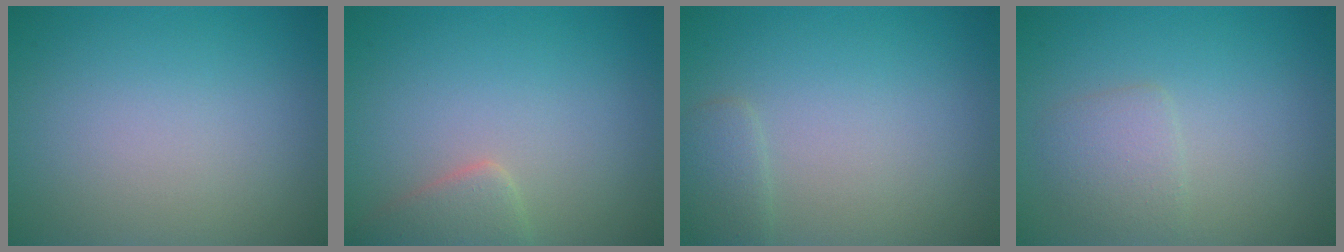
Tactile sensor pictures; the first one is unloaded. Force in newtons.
{"total": 2.3, "press": 2.3, "slide": 0.1}
{"total": 1.4, "press": 1.4, "slide": 0.1}
{"total": 1.9, "press": 1.9, "slide": 0.0}